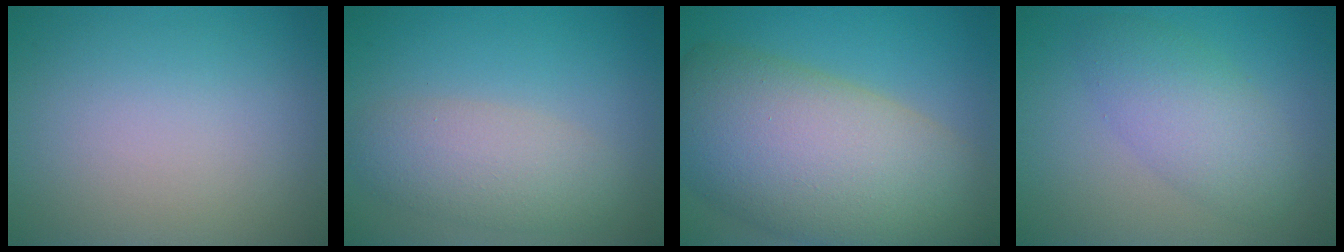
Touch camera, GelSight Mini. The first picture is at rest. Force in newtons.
{"total": 4.2, "press": 4.1, "slide": 0.4}
{"total": 14.7, "press": 14.6, "slide": 1.0}
{"total": 4.1, "press": 4.1, "slide": 0.1}